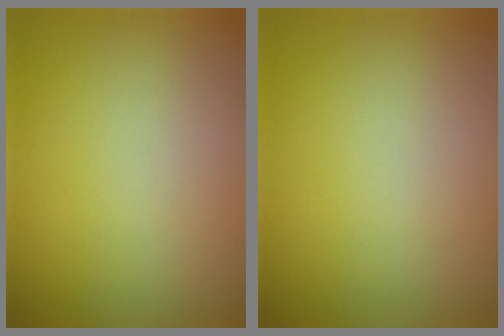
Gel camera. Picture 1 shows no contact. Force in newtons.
{"total": 0.0}